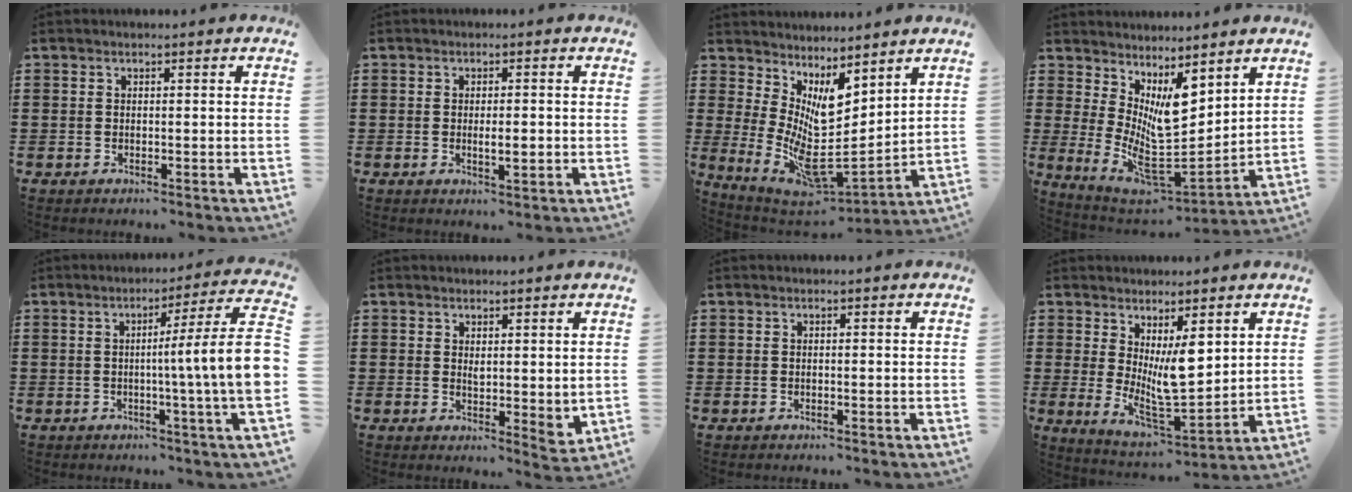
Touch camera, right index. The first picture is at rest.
{"total": 2.8, "force": [-0.4, 0.7, 2.7], "torque": [-0.047, -0.001, -0.006]}
{"total": 8.1, "force": [2.9, 3.7, 6.6], "torque": [-0.131, -0.060, 0.059]}
{"total": 9.1, "force": [3.2, 4.1, 7.4], "torque": [-0.136, -0.055, 0.064]}
{"total": 10.6, "force": [-0.2, -0.1, 10.6], "torque": [-0.165, -0.024, -0.012]}
{"total": 2.6, "force": [2.2, 0.8, 1.2], "torque": [-0.022, -0.006, 0.038]}
{"total": 0.0}
{"total": 8.4, "force": [2.9, 3.4, 7.2], "torque": [-0.135, -0.024, 0.055]}